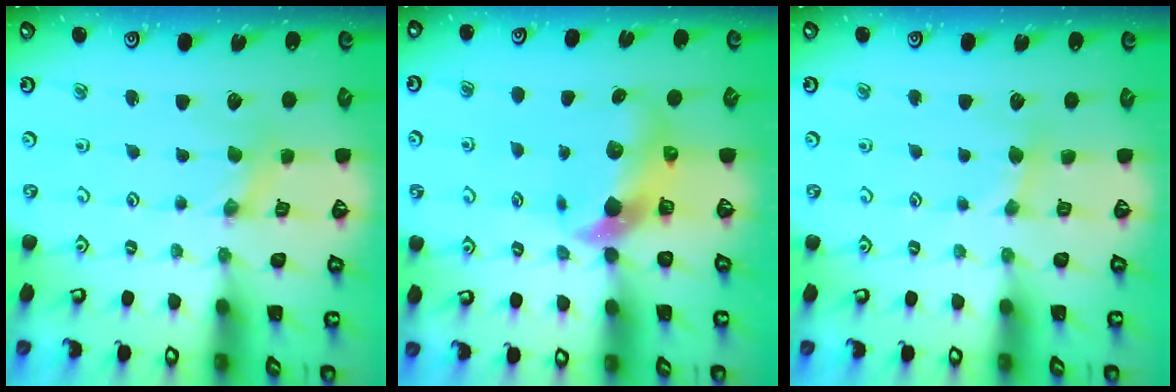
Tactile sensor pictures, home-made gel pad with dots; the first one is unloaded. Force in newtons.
{"total": 7.4, "press": 7.3, "slide": 1.3}
{"total": 2.9, "press": 2.9, "slide": 0.4}